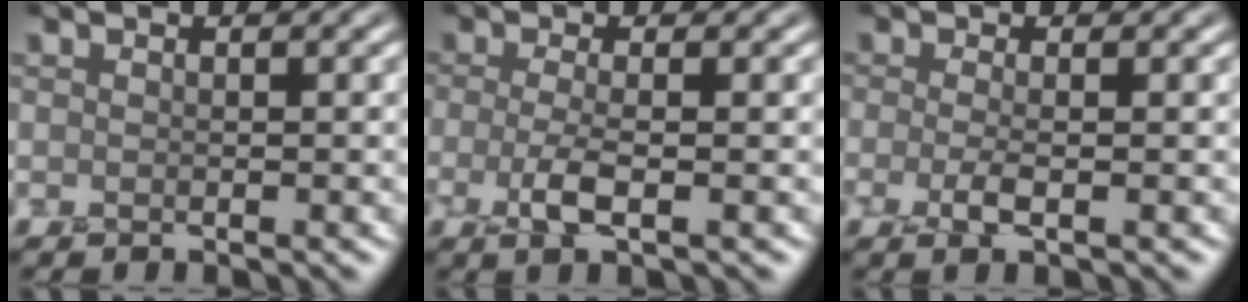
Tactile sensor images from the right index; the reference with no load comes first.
{"total": 2.5, "force": [-0.7, 0.7, 2.3], "torque": [-0.057, -0.003, -0.017]}
{"total": 1.8, "force": [-0.5, 0.5, 1.6], "torque": [-0.041, -0.004, -0.014]}